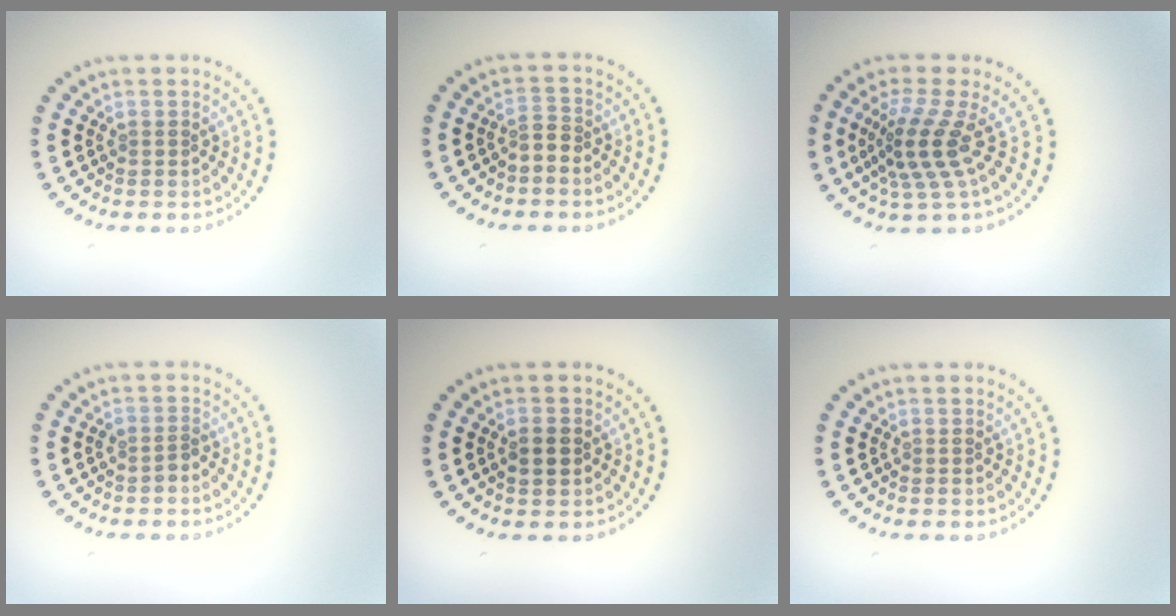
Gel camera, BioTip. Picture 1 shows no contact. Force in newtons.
{"total": 1.6, "press": 1.2, "slide": 1.1}
{"total": 3.9, "press": 2.8, "slide": 2.8}
{"total": 1.1, "press": 0.8, "slide": 0.7}
{"total": 1.7, "press": 1.7, "slide": 0.2}
{"total": 0.0}